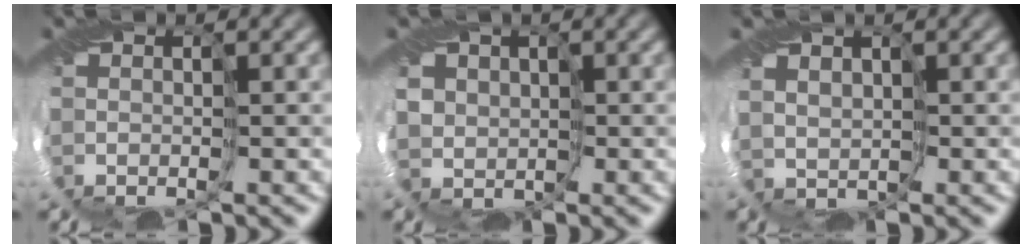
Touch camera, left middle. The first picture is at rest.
{"total": 2.7, "force": [0.5, 2.6, 0.8], "torque": [-0.017, -0.002, 0.007]}
{"total": 1.9, "force": [0.8, 1.4, 1.0], "torque": [-0.022, -0.001, 0.013]}